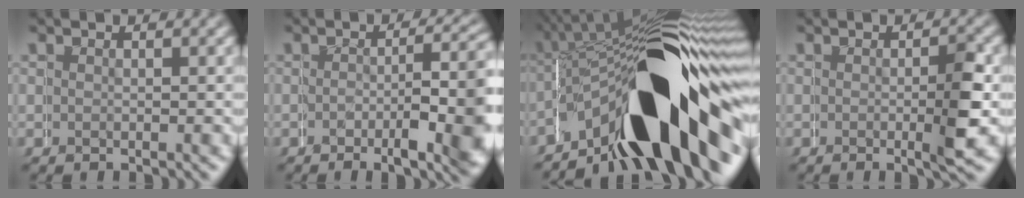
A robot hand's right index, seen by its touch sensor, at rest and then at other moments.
{"total": 5.7, "force": [-1.1, 1.4, 5.4], "torque": [-0.049, 0.005, -0.017]}
{"total": 20.2, "force": [-4.6, 8.6, 17.7], "torque": [-0.238, 0.023, -0.073]}
{"total": 2.7, "force": [0.0, -0.5, 2.7], "torque": [-0.023, 0.006, -0.003]}